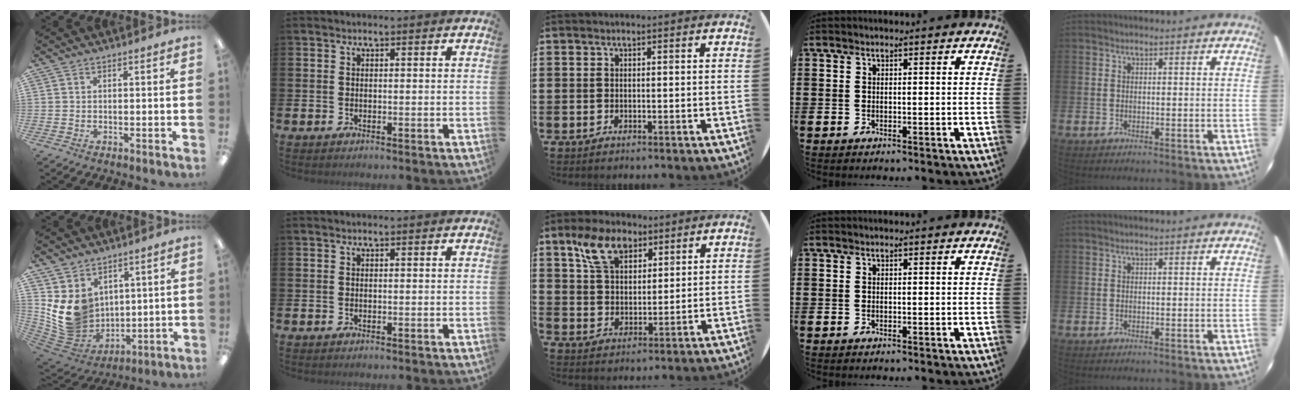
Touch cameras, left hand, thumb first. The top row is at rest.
{"thumb": {"total": 12.0, "force": [4.1, 10.2, 4.9], "torque": [-0.122, -0.037, 0.087]}, "middle": {"total": 7.7, "force": [5.1, 4.2, 4.1], "torque": [-0.090, 0.004, 0.094]}}